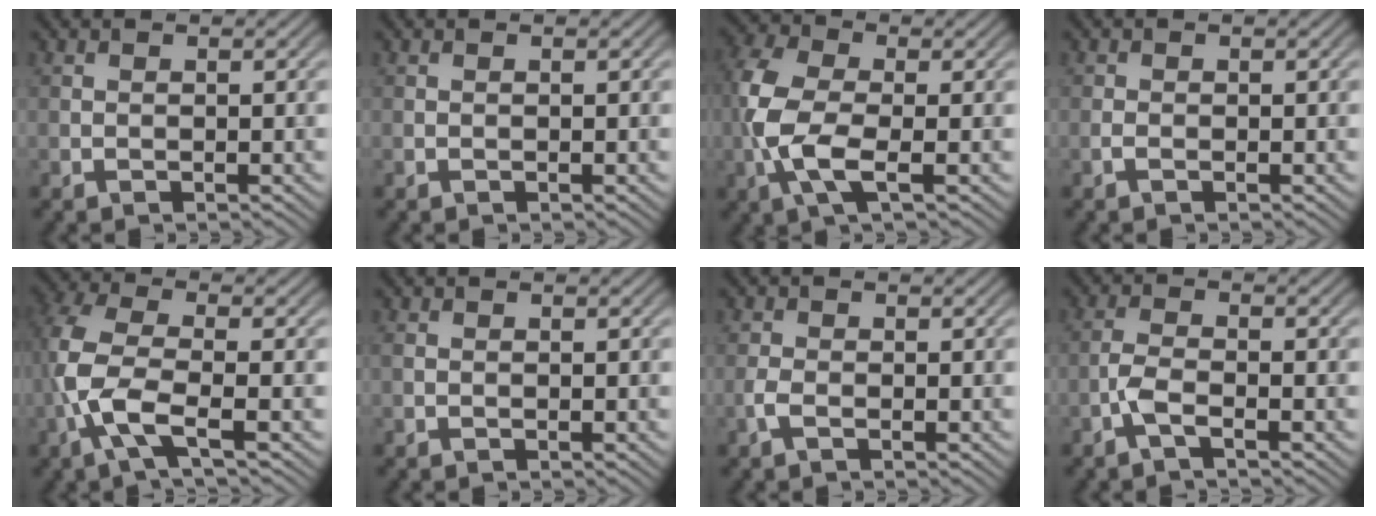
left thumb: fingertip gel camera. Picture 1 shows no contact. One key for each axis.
{"total": 0.0}
{"total": 8.3, "fx": -1.7, "fy": 3.8, "fz": 7.2, "tx": -0.181, "ty": 0.008, "tz": -0.044}
{"total": 0.9, "fx": -0.5, "fy": 0.5, "fz": 0.6, "tx": -0.017, "ty": 0.001, "tz": -0.011}
{"total": 7.1, "fx": -2.3, "fy": 2.2, "fz": 6.4, "tx": -0.159, "ty": 0.007, "tz": -0.066}
{"total": 0.6, "fx": -0.1, "fy": 0.3, "fz": 0.5, "tx": -0.018, "ty": 0.001, "tz": -0.005}
{"total": 1.6, "fx": -0.8, "fy": 0.7, "fz": 1.3, "tx": -0.034, "ty": 0.000, "tz": -0.021}
{"total": 2.8, "fx": -1.7, "fy": 0.6, "fz": 2.2, "tx": -0.054, "ty": 0.004, "tz": -0.043}